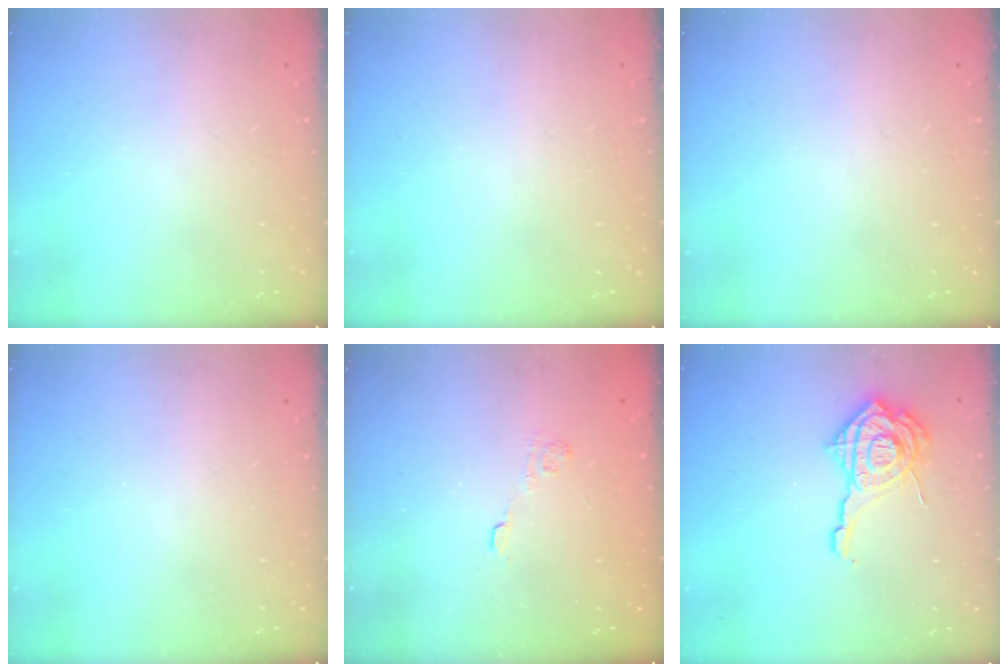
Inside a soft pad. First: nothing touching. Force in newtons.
{"total": 0.0}
{"total": 0.0}
{"total": 0.0}
{"total": 2.9, "press": 2.5, "slide": 1.4}
{"total": 16.7, "press": 16.6, "slide": 1.5}